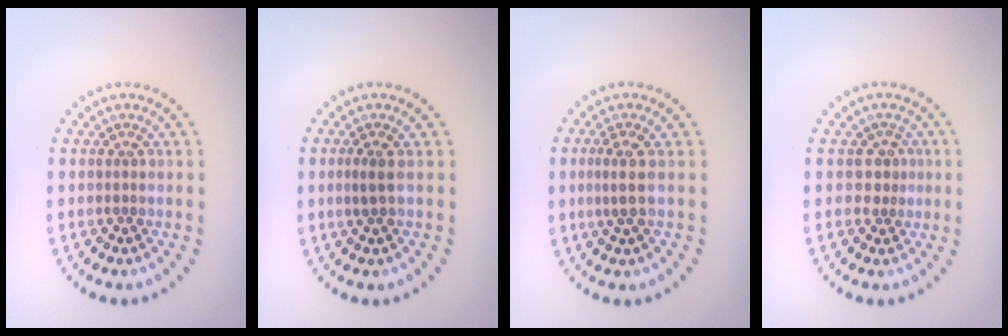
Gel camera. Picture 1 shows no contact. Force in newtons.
{"total": 1.2, "press": 0.9, "slide": 0.8}
{"total": 1.9, "press": 1.4, "slide": 1.3}
{"total": 1.7, "press": 1.2, "slide": 1.1}